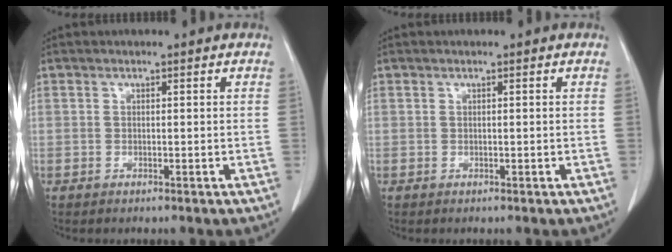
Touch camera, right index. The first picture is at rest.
{"total": 0.0}